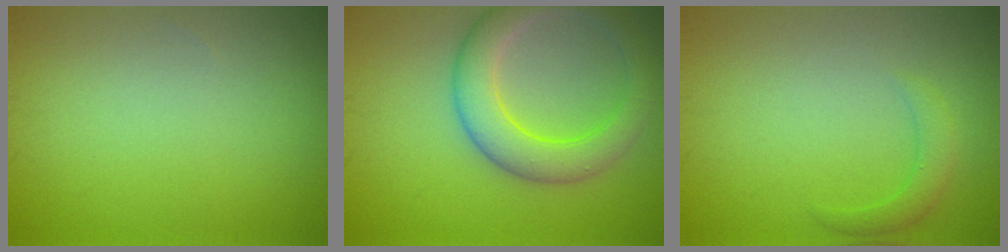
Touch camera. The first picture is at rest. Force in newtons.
{"total": 5.9, "press": 5.8, "slide": 0.3}
{"total": 2.0, "press": 2.0, "slide": 0.2}